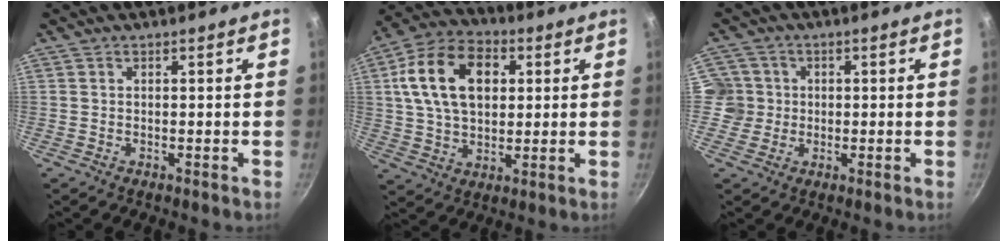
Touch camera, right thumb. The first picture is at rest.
{"total": 16.8, "force": [4.0, 11.2, 11.8], "torque": [-0.190, 0.010, 0.060]}
{"total": 5.0, "force": [0.3, 5.0, 0.7], "torque": [0.030, 0.004, -0.002]}